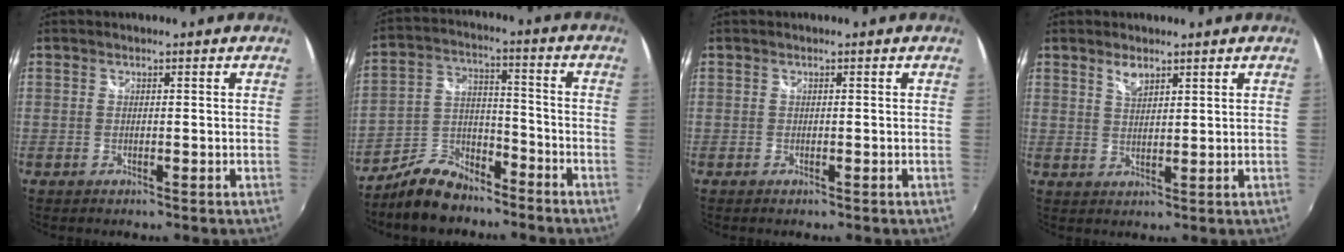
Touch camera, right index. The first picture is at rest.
{"total": 10.2, "force": [-7.9, 4.9, 4.2], "torque": [-0.099, 0.023, -0.140]}
{"total": 0.0}
{"total": 2.9, "force": [2.1, 1.2, 1.6], "torque": [-0.027, 0.000, 0.037]}